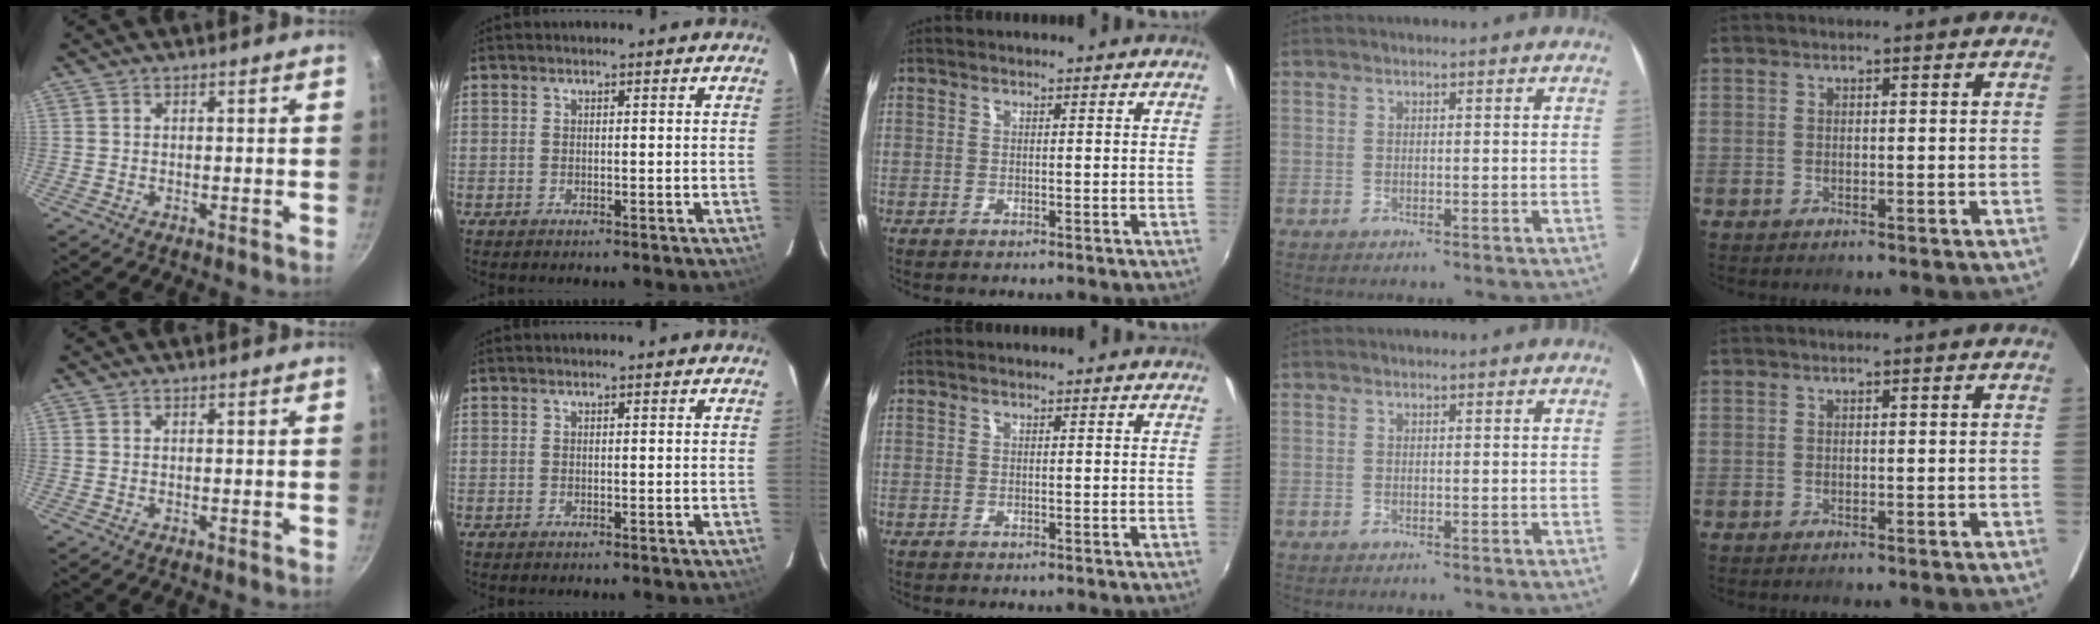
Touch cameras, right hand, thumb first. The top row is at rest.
{}